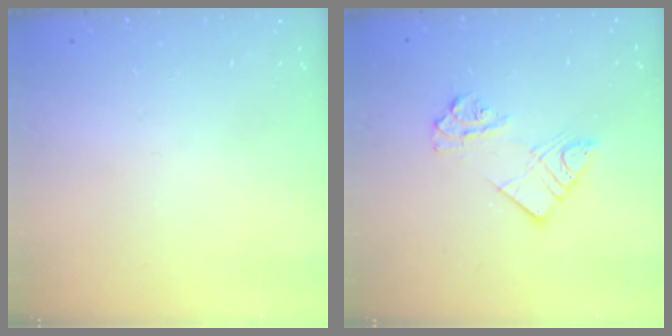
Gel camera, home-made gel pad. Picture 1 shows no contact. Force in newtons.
{"total": 8.2, "press": 8.2, "slide": 0.3}